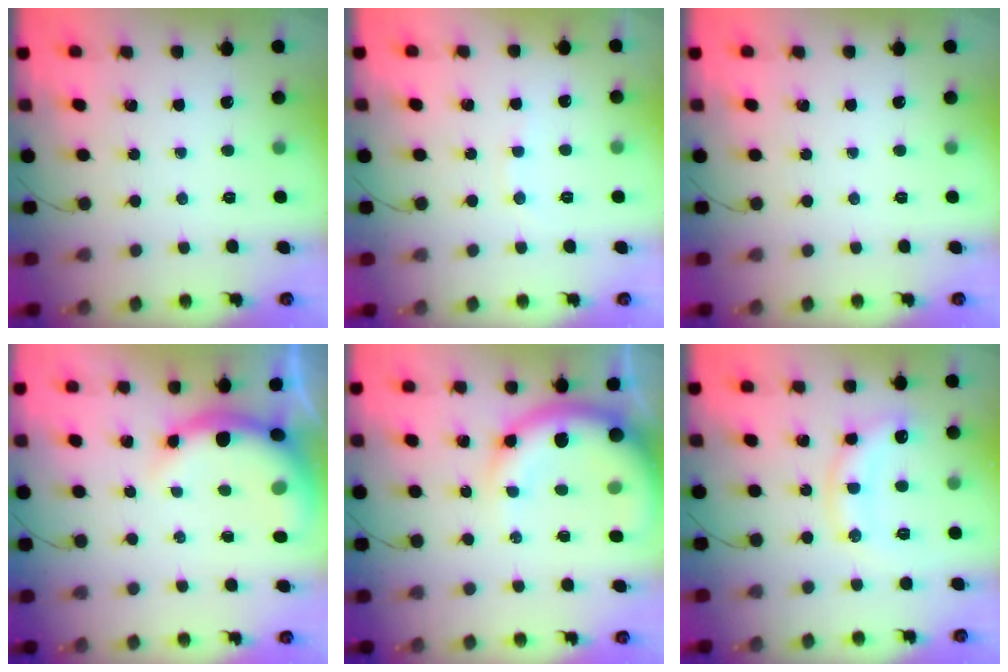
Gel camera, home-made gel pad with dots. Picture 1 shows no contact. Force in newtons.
{"total": 4.2, "press": 4.2, "slide": 0.7}
{"total": 0.0}
{"total": 7.5, "press": 7.3, "slide": 1.7}
{"total": 14.5, "press": 14.3, "slide": 2.8}
{"total": 11.0, "press": 10.9, "slide": 0.7}